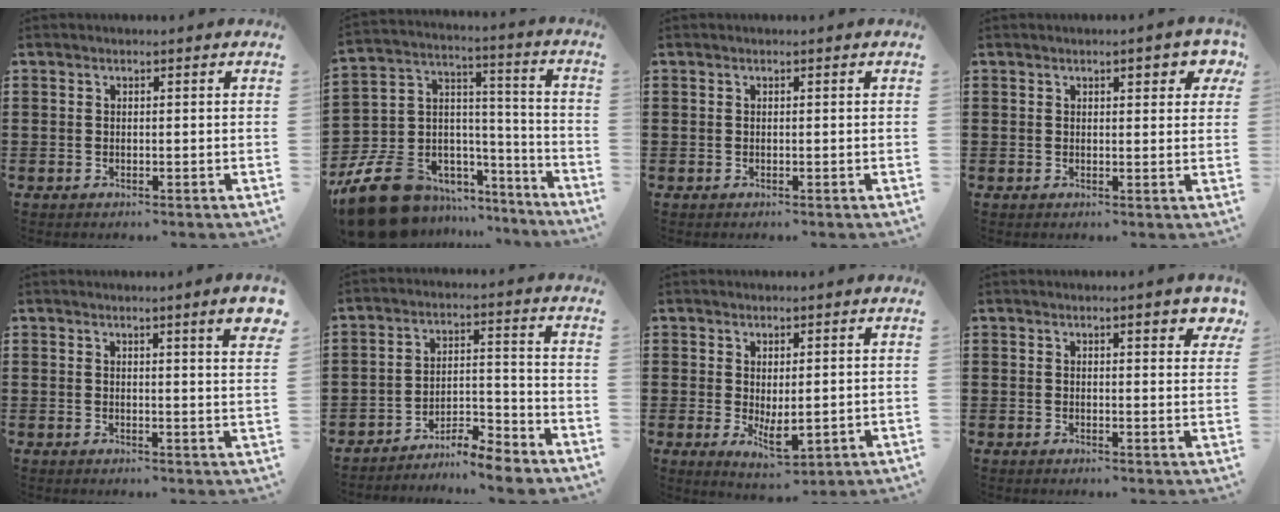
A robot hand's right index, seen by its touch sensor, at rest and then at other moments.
{"total": 13.8, "force": [-8.5, 9.6, 5.1], "torque": [-0.132, 0.031, -0.144]}
{"total": 0.0}
{"total": 2.9, "force": [1.5, 1.0, 2.2], "torque": [-0.024, -0.002, 0.020]}
{"total": 4.1, "force": [2.5, -0.2, 3.2], "torque": [-0.051, -0.010, 0.039]}
{"total": 5.8, "force": [-5.7, 0.5, 1.1], "torque": [-0.018, 0.015, -0.113]}
{"total": 3.9, "force": [-0.1, 1.9, 3.4], "torque": [-0.053, 0.004, 0.000]}
{"total": 3.0, "force": [1.8, 0.6, 2.3], "torque": [-0.034, -0.001, 0.027]}